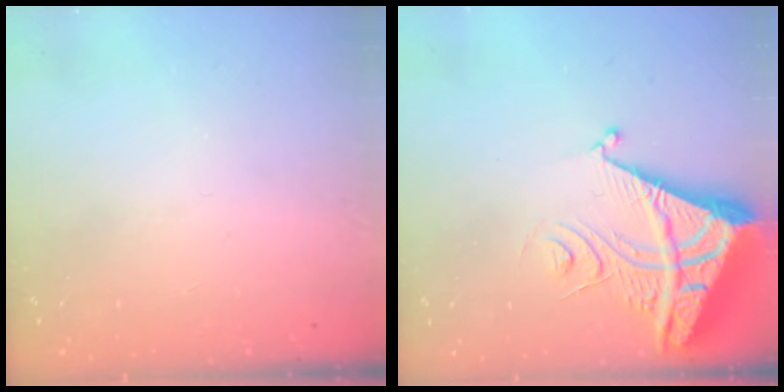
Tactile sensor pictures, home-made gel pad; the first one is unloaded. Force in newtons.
{"total": 8.5, "press": 8.4, "slide": 0.9}